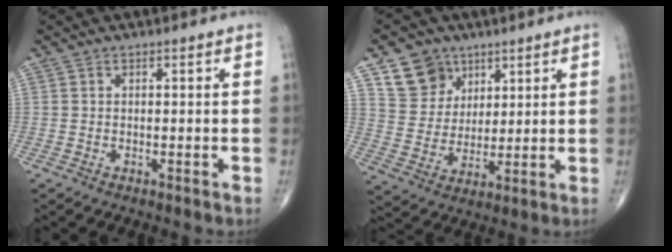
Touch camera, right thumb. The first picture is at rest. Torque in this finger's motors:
{"motor_torque": [-1.25, 0.76, -0.28, 0.26, 0.02]}